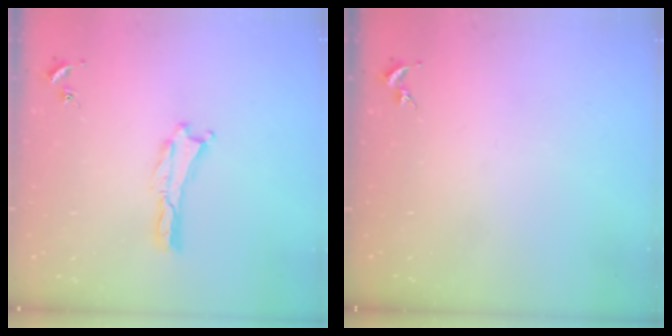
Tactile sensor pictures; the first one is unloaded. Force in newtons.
{"total": 0.0}